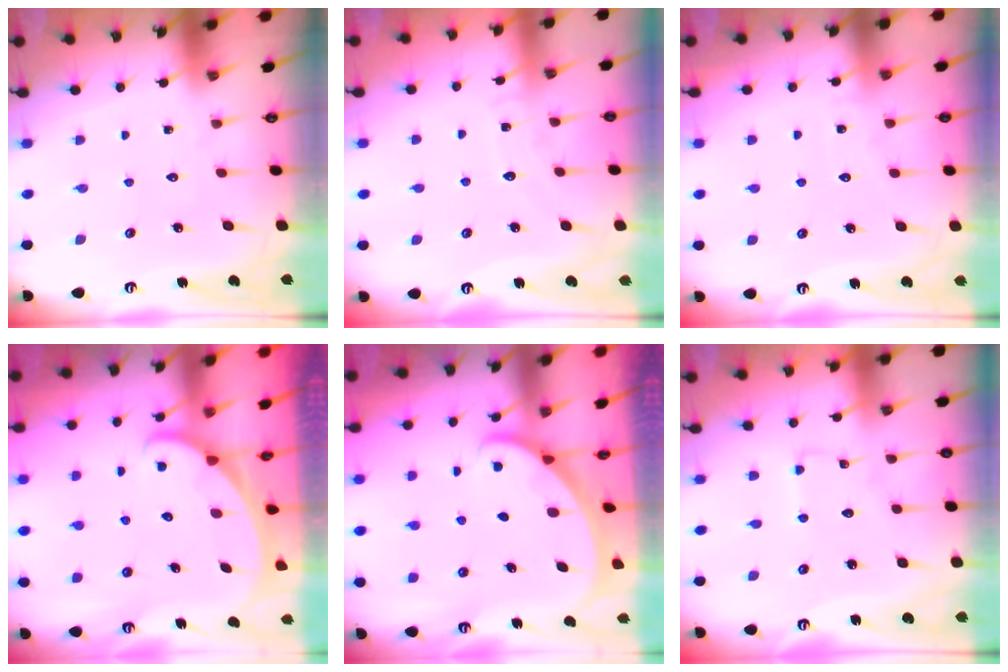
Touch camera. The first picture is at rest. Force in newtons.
{"total": 5.4, "press": 5.4, "slide": 0.6}
{"total": 5.5, "press": 5.5, "slide": 0.5}
{"total": 2.1, "press": 2.1, "slide": 0.0}
{"total": 2.1, "press": 2.1, "slide": 0.1}
{"total": 2.4, "press": 2.4, "slide": 0.2}